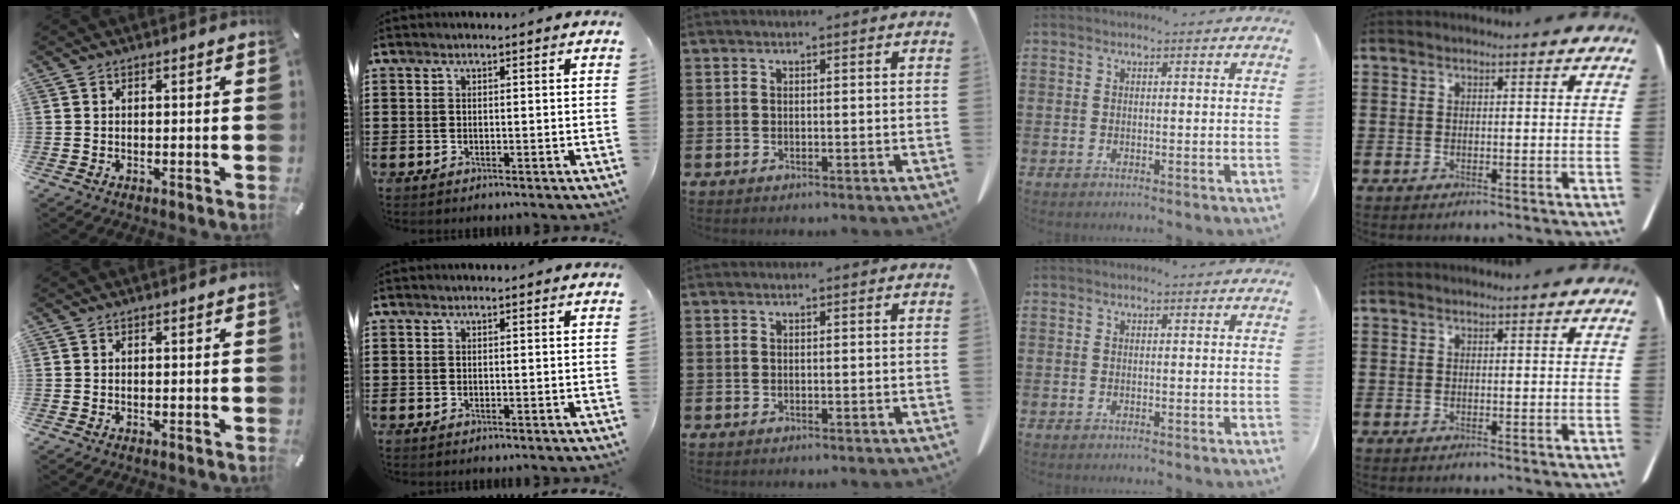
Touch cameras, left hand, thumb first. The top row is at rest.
{}